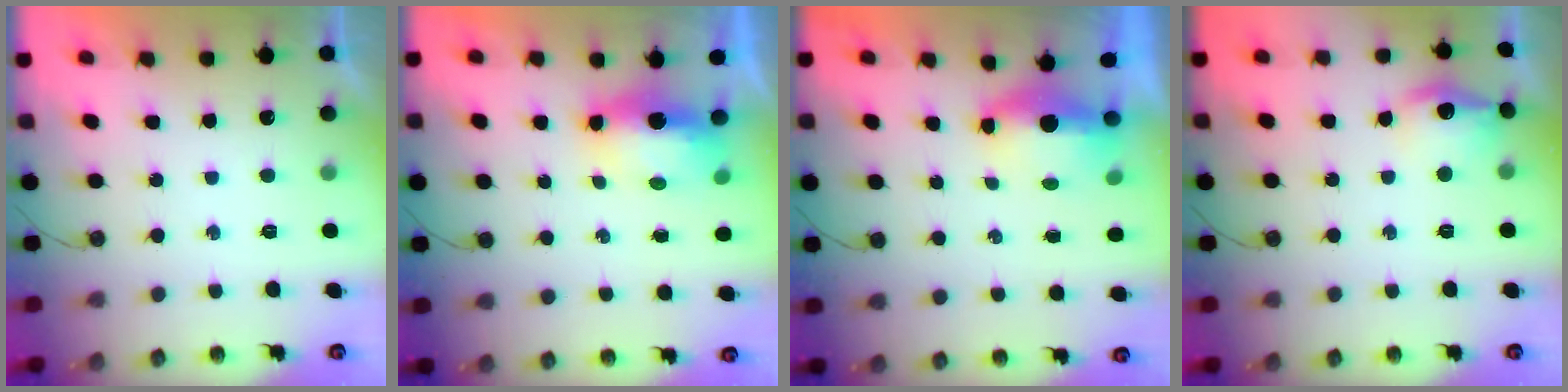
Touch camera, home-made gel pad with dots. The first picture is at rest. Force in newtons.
{"total": 7.7, "press": 7.7, "slide": 0.4}
{"total": 9.1, "press": 6.1, "slide": 6.7}
{"total": 12.1, "press": 12.0, "slide": 0.9}